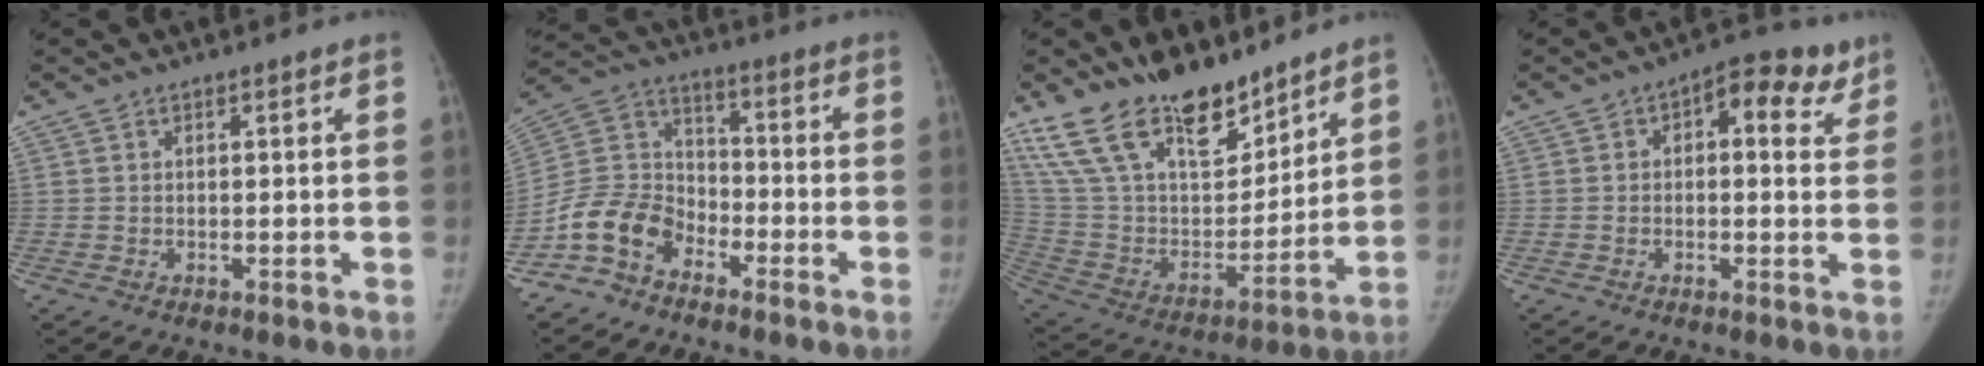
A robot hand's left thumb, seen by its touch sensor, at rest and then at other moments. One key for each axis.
{"total": 10.9, "fx": -6.8, "fy": 7.3, "fz": 4.3, "tx": -0.074, "ty": 0.060, "tz": -0.147}
{"total": 24.1, "fx": 18.0, "fy": 10.5, "fz": 12.2, "tx": -0.190, "ty": -0.076, "tz": 0.329}
{"total": 9.5, "fx": 4.1, "fy": 5.3, "fz": 6.7, "tx": -0.048, "ty": 0.007, "tz": 0.046}